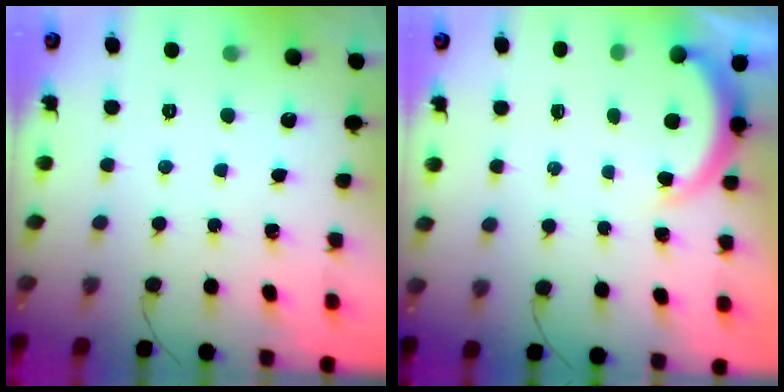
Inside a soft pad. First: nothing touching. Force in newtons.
{"total": 2.2, "press": 2.2, "slide": 0.5}